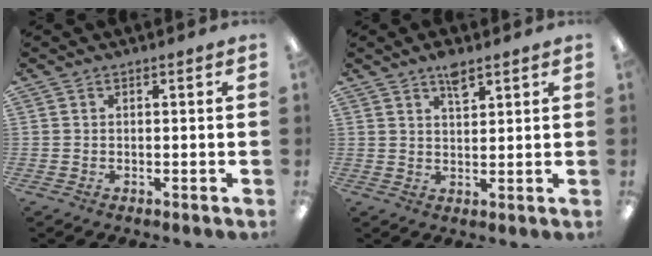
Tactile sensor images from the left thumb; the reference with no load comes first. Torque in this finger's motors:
{"motor_torque": [0.56, 0.15, 0.51, -0.23, 0.00]}